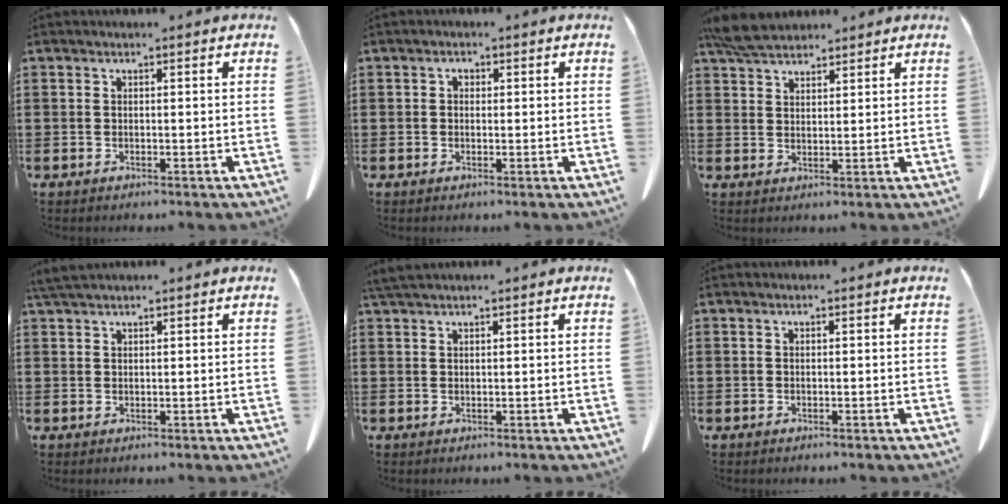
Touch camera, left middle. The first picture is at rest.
{"total": 0.8, "force": [0.1, 0.6, 0.5], "torque": [-0.013, 0.003, 0.002]}
{"total": 5.3, "force": [4.8, 1.4, 2.0], "torque": [-0.051, -0.007, 0.091]}
{"total": 2.2, "force": [1.8, 0.2, 1.2], "torque": [-0.028, 0.000, 0.035]}
{"total": 1.9, "force": [1.6, 0.1, 1.0], "torque": [-0.023, -0.001, 0.031]}
{"total": 0.0}